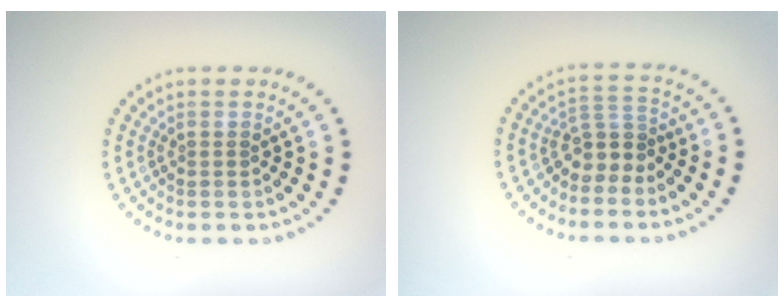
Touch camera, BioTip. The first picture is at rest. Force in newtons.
{"total": 2.8, "press": 2.1, "slide": 1.8}